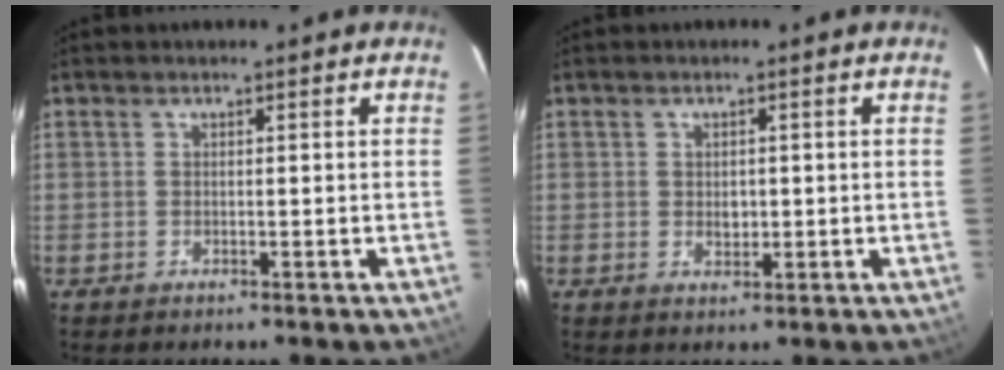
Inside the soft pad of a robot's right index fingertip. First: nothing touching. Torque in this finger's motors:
{"motor_torque": [0.02, 0.05, 0.02, 0.00]}